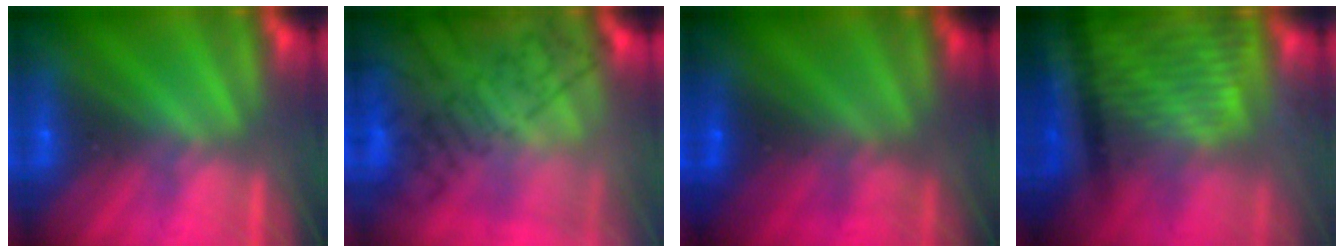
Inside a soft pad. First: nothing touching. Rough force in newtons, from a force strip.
{"total": 7.2}
{"total": 2.7}
{"total": 3.6}